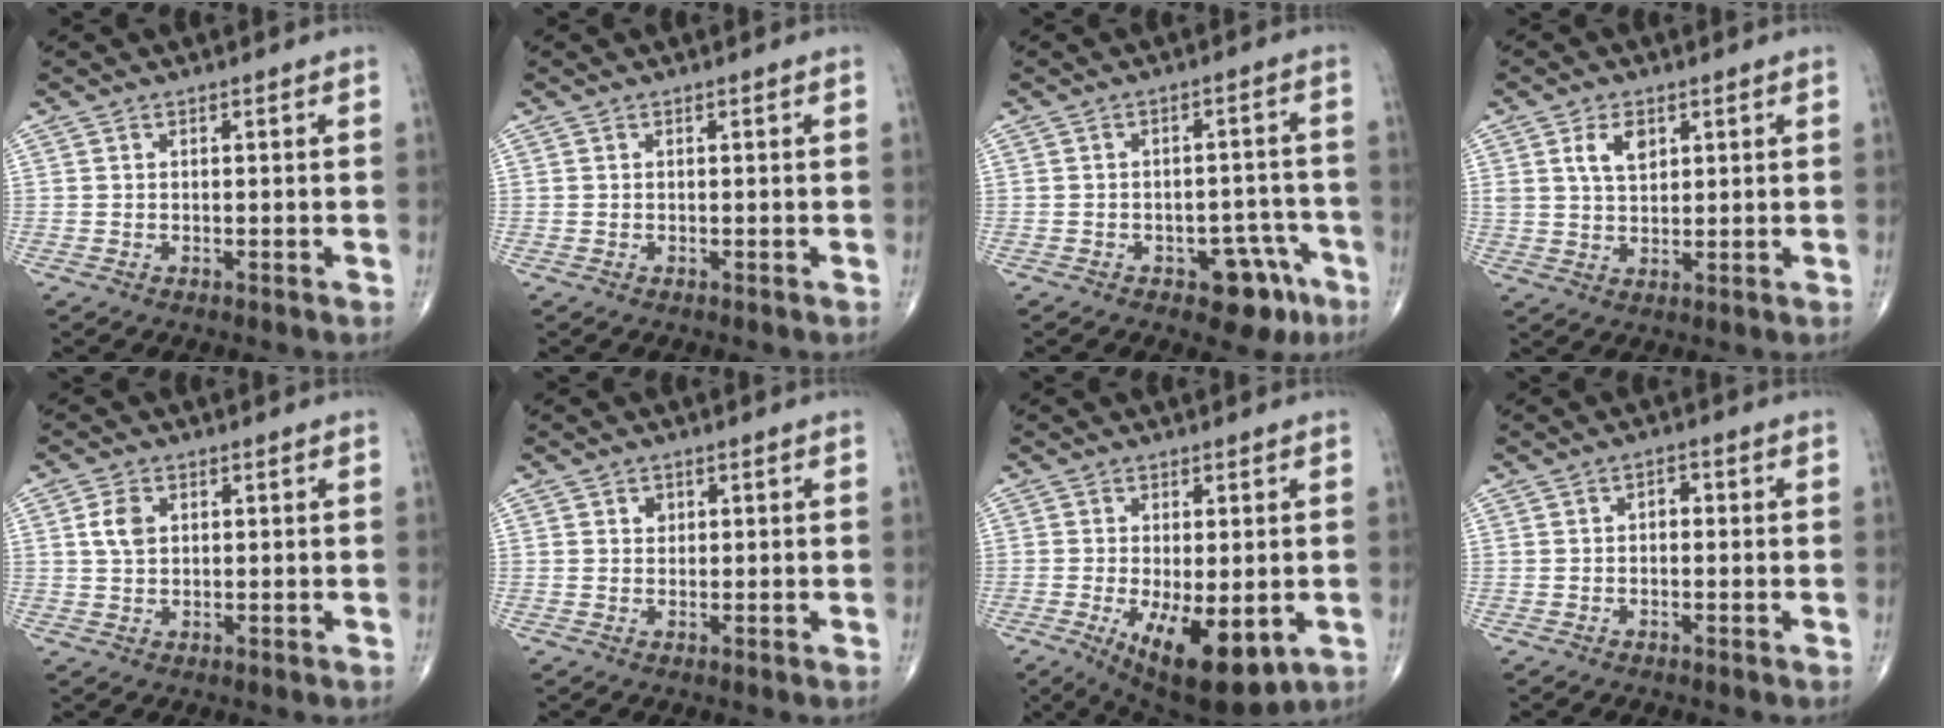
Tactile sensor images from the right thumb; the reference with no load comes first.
{"total": 0.0}
{"total": 7.9, "force": [-4.4, 4.3, 4.9], "torque": [-0.025, 0.037, -0.053]}
{"total": 5.1, "force": [2.2, 3.0, 3.5], "torque": [-0.051, -0.012, 0.044]}
{"total": 3.8, "force": [1.0, 2.6, 2.6], "torque": [-0.048, -0.001, 0.018]}
{"total": 1.6, "force": [0.7, 1.3, 0.6], "torque": [0.001, -0.002, 0.008]}
{"total": 13.2, "force": [-4.3, 5.6, 11.2], "torque": [-0.170, -0.021, -0.050]}
{"total": 1.9, "force": [0.0, 1.3, 1.4], "torque": [-0.012, 0.008, -0.006]}